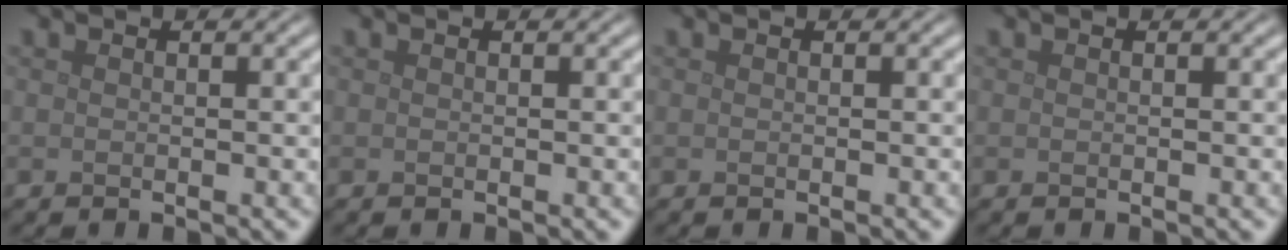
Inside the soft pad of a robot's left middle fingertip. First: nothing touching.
{"total": 0.0}
{"total": 0.0}
{"total": 0.0}